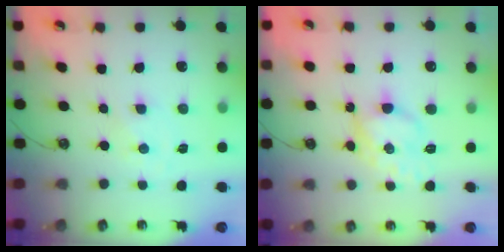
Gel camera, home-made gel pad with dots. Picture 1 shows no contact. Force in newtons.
{"total": 10.1, "press": 10.1, "slide": 0.4}